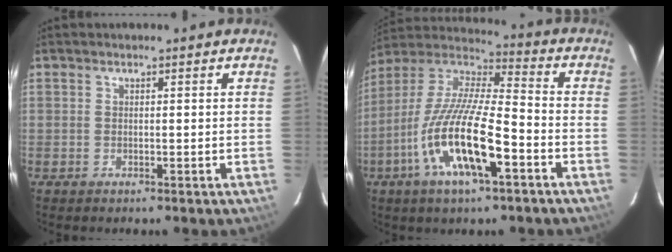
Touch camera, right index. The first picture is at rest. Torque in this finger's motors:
{"motor_torque": [1.29, -0.85, 1.05, 0.21]}